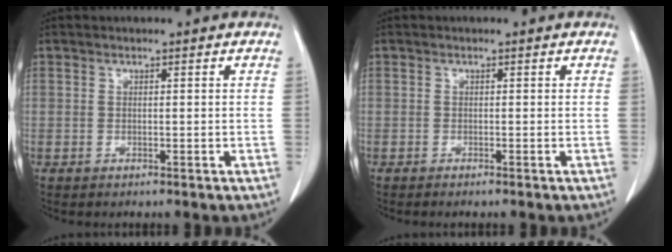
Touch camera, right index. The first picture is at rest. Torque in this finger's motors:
{"motor_torque": [-0.03, -0.05, -0.04, 0.01]}